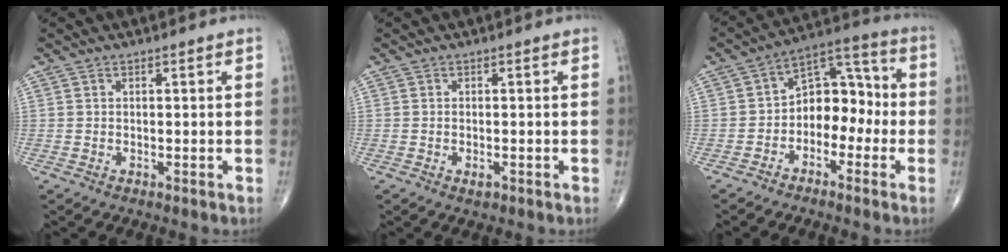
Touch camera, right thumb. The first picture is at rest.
{"total": 1.2, "force": [-0.5, 0.6, 0.9], "torque": [-0.014, 0.000, -0.008]}
{"total": 10.3, "force": [-2.4, 7.1, 7.0], "torque": [-0.065, 0.050, -0.055]}